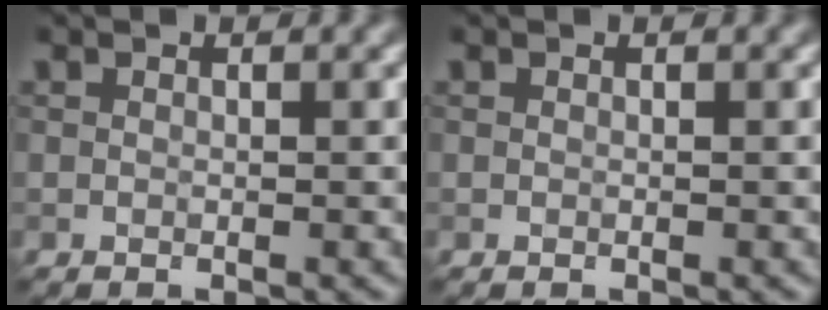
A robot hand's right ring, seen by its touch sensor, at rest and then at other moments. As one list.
[{"total": 0.0}]